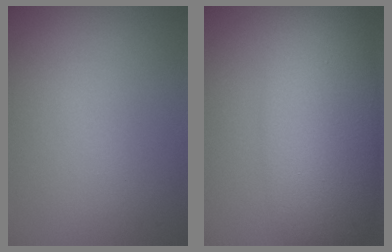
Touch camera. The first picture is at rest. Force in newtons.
{"total": 10.6, "press": 10.6, "slide": 0.1}